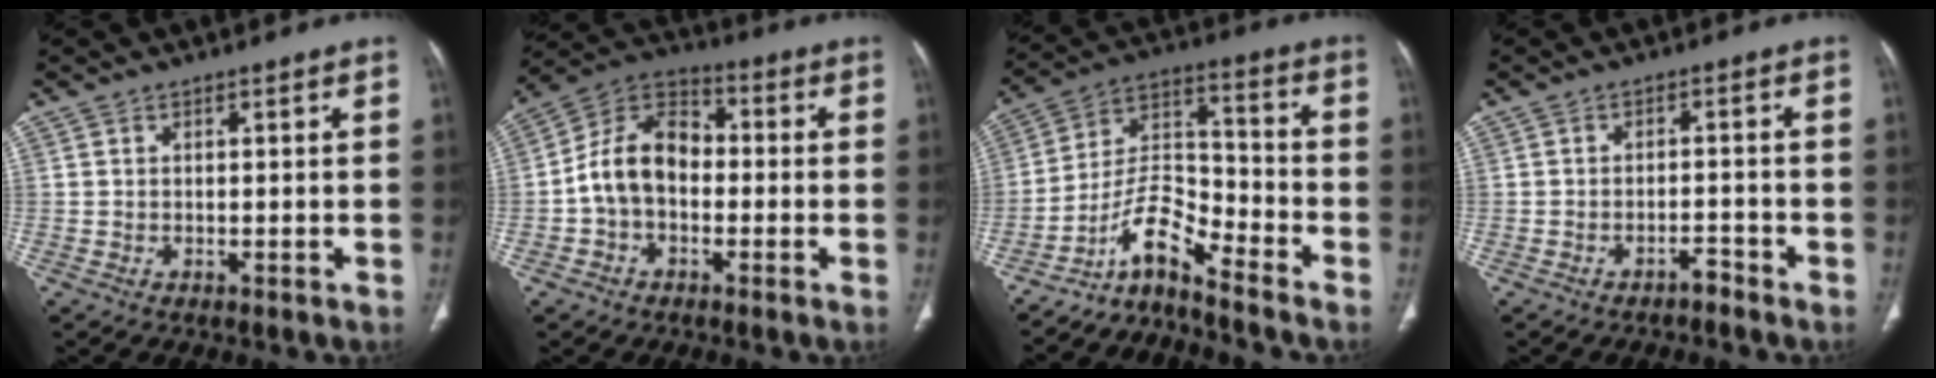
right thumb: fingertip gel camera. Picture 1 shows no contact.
{"total": 11.8, "force": [-1.5, 8.4, 8.1], "torque": [-0.133, 0.040, -0.042]}
{"total": 8.8, "force": [-7.5, 1.8, 4.2], "torque": [-0.086, 0.096, -0.146]}
{"total": 2.0, "force": [-1.8, 0.6, 0.7], "torque": [-0.012, 0.015, -0.028]}